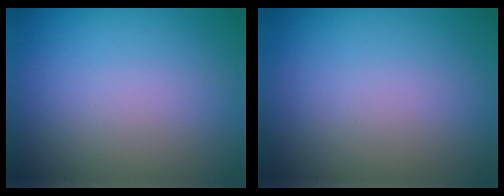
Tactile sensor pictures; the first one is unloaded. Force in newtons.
{"total": 0.0}